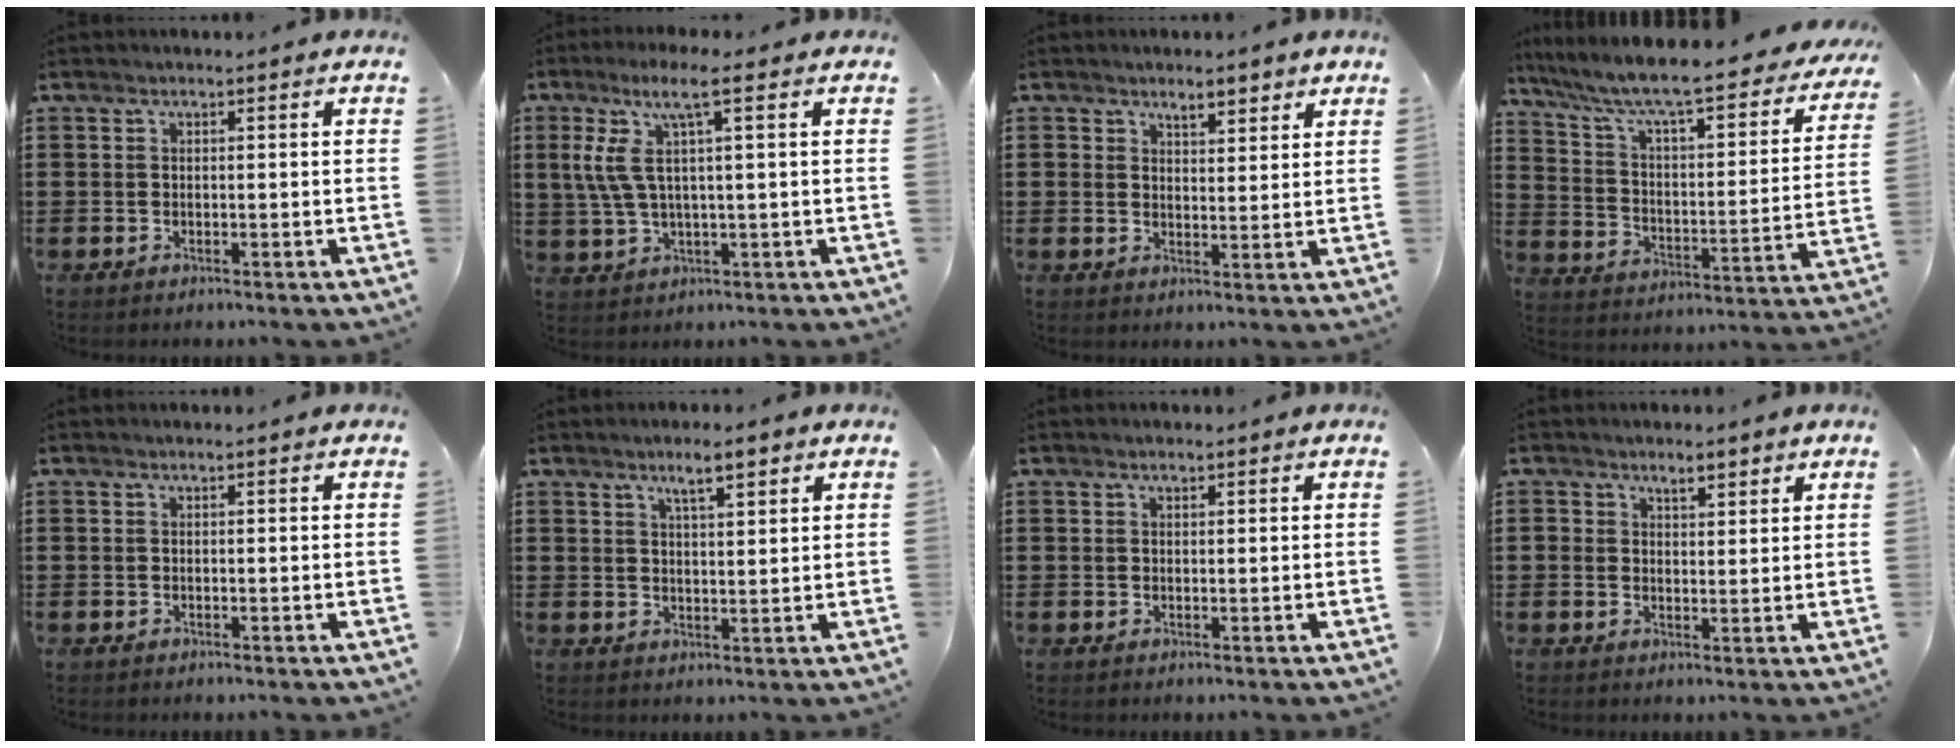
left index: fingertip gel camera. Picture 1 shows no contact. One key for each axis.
{"total": 7.7, "fx": 2.7, "fy": 0.8, "fz": 7.2, "tx": -0.167, "ty": -0.008, "tz": 0.037}
{"total": 4.4, "fx": 3.9, "fy": 1.2, "fz": 1.8, "tx": -0.033, "ty": -0.012, "tz": 0.065}
{"total": 7.5, "fx": 6.1, "fy": 0.6, "fz": 4.4, "tx": -0.110, "ty": -0.053, "tz": 0.094}
{"total": 0.0}
{"total": 4.3, "fx": 2.9, "fy": 0.8, "fz": 3.1, "tx": -0.051, "ty": -0.001, "tz": 0.046}
{"total": 0.8, "fx": 0.7, "fy": 0.3, "fz": 0.4, "tx": -0.009, "ty": 0.002, "tz": 0.012}
{"total": 2.8, "fx": 2.1, "fy": 1.5, "fz": 1.1, "tx": -0.021, "ty": 0.005, "tz": 0.036}